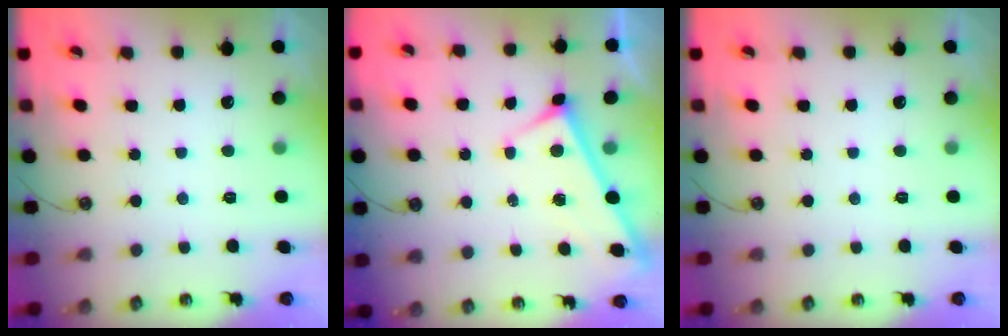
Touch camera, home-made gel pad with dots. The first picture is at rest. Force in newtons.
{"total": 2.9, "press": 2.9, "slide": 0.3}
{"total": 0.0}